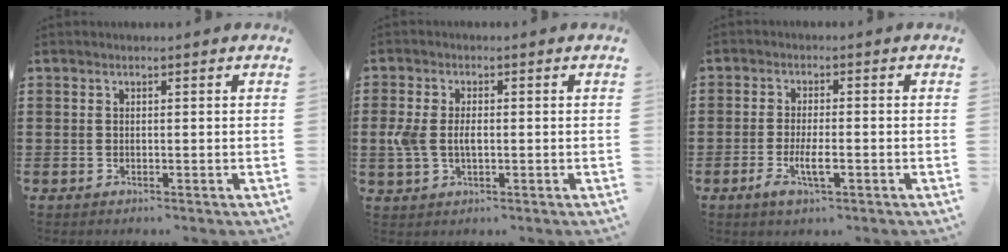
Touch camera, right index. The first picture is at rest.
{"total": 4.2, "force": [-0.2, 2.5, 3.4], "torque": [-0.087, -0.001, -0.011]}
{"total": 4.5, "force": [-1.8, 1.1, 4.0], "torque": [-0.085, -0.007, -0.036]}